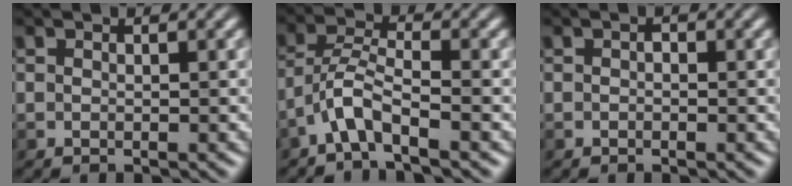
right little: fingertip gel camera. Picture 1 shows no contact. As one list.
[{"total": 3.2, "force": [-2.3, 0.2, 2.2], "torque": [-0.049, 0.013, -0.050]}, {"total": 0.9, "force": [0.2, 0.8, 0.5], "torque": [0.005, 0.006, -0.014]}]